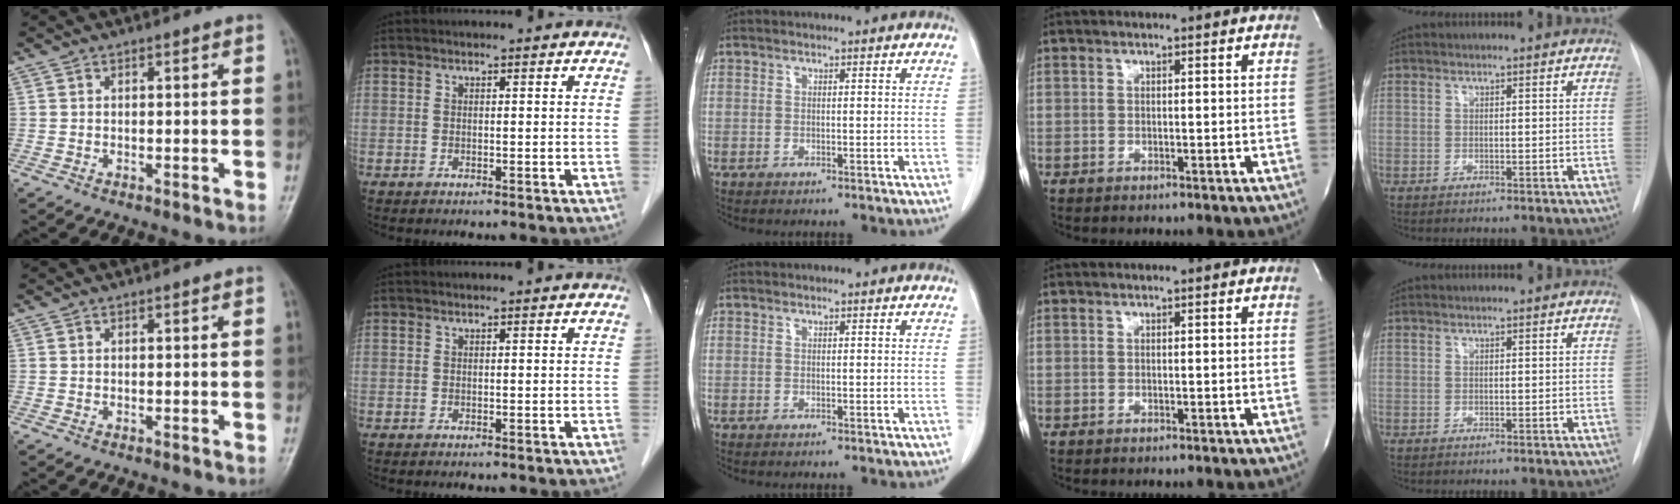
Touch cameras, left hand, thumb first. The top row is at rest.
{}